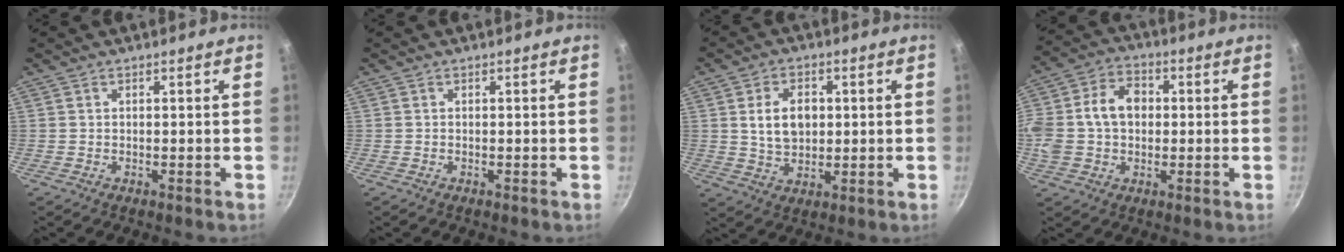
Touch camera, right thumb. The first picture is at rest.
{"total": 0.0}
{"total": 8.3, "force": [1.3, 5.8, 5.8], "torque": [-0.082, -0.004, 0.025]}
{"total": 13.5, "force": [0.8, 10.1, 8.8], "torque": [-0.162, 0.029, 0.004]}